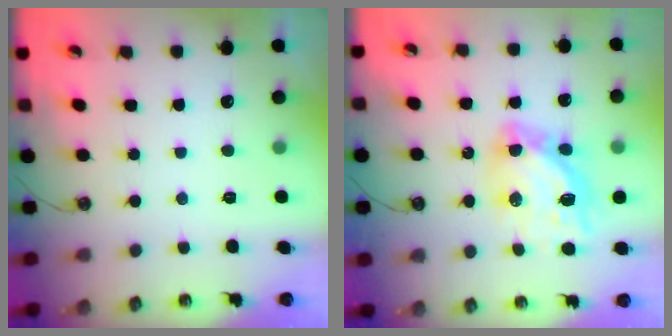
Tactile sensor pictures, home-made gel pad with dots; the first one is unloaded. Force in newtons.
{"total": 13.6, "press": 13.5, "slide": 1.7}